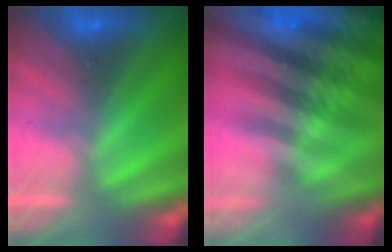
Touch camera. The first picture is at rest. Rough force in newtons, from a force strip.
{"total": 9.1}